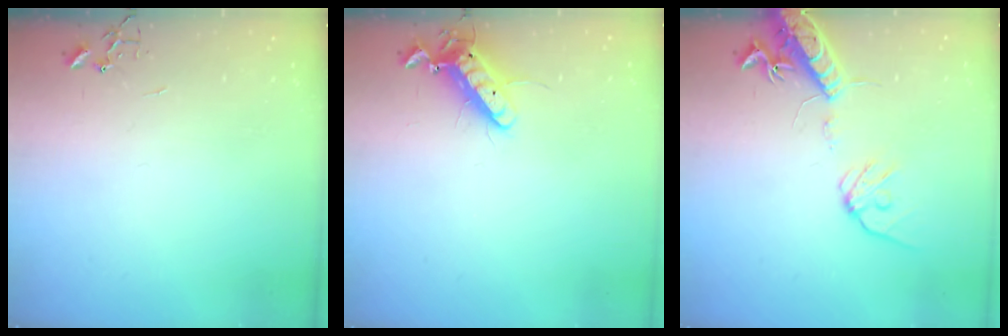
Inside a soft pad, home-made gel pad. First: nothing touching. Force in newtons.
{"total": 11.8, "press": 11.6, "slide": 2.2}
{"total": 16.4, "press": 16.1, "slide": 3.0}